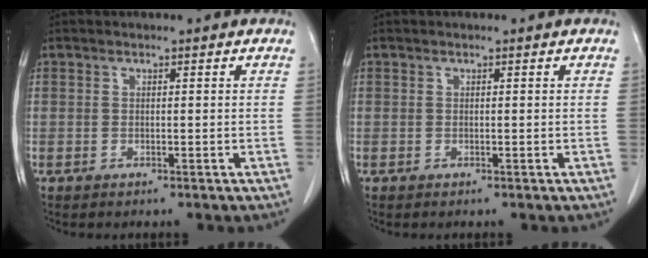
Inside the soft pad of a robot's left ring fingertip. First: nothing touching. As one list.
[{"total": 0.0}]